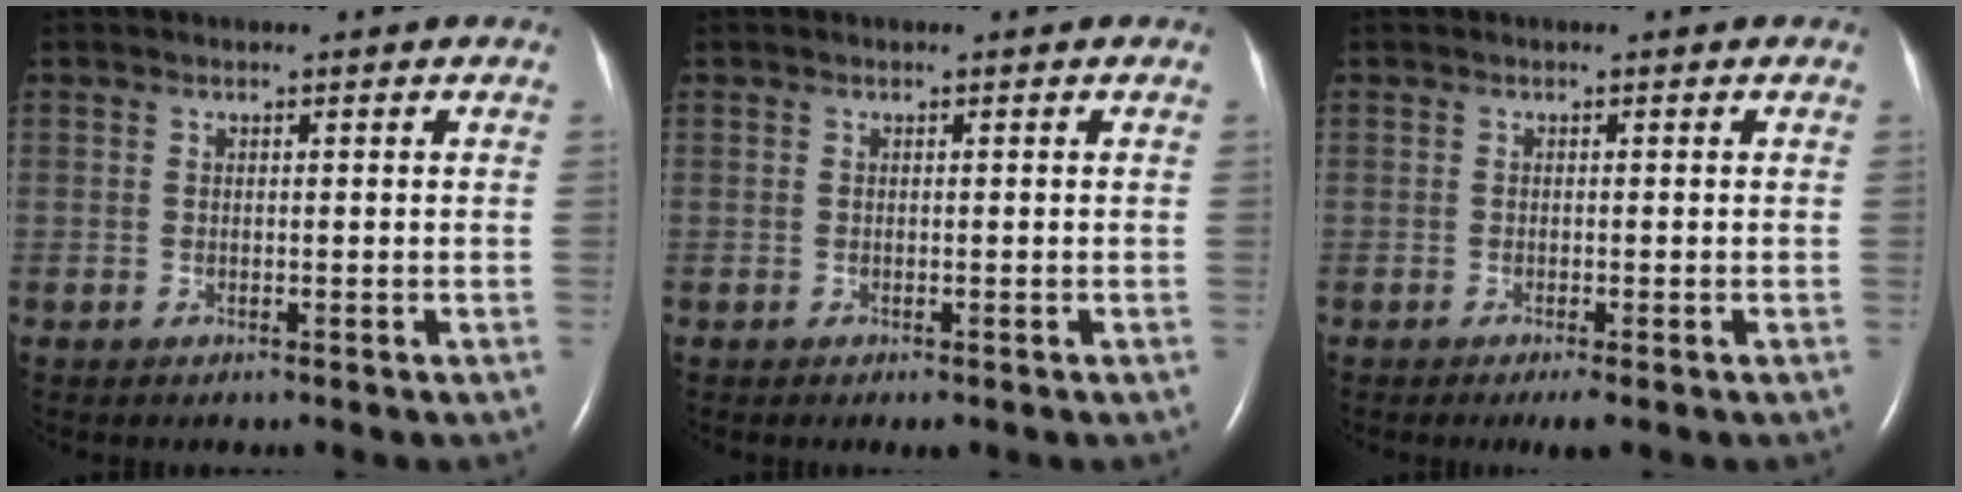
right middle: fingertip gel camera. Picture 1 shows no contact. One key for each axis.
{"total": 0.6, "fx": -0.4, "fy": 0.1, "fz": 0.4, "tx": -0.008, "ty": -0.003, "tz": -0.003}
{"total": 1.7, "fx": -1.1, "fy": 0.1, "fz": 1.4, "tx": -0.021, "ty": -0.006, "tz": -0.016}